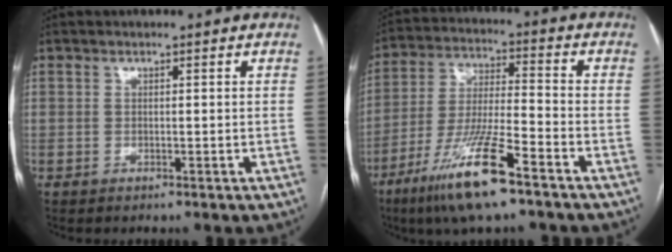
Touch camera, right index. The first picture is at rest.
{"total": 14.1, "force": [-8.6, 1.0, 11.1], "torque": [-0.223, -0.031, -0.161]}